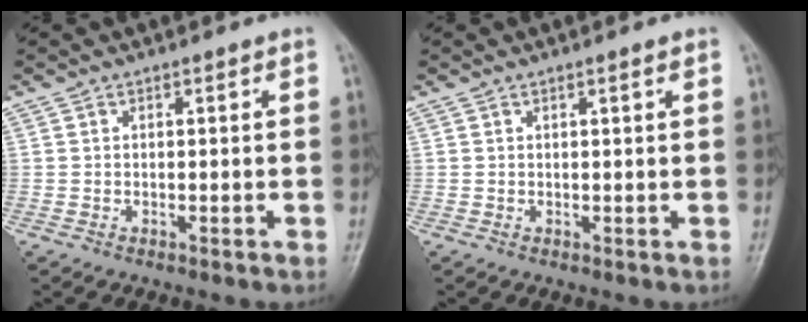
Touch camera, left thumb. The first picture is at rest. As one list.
[{"total": 0.8, "force": [0.4, 0.0, 0.6], "torque": [-0.011, 0.000, 0.007]}]